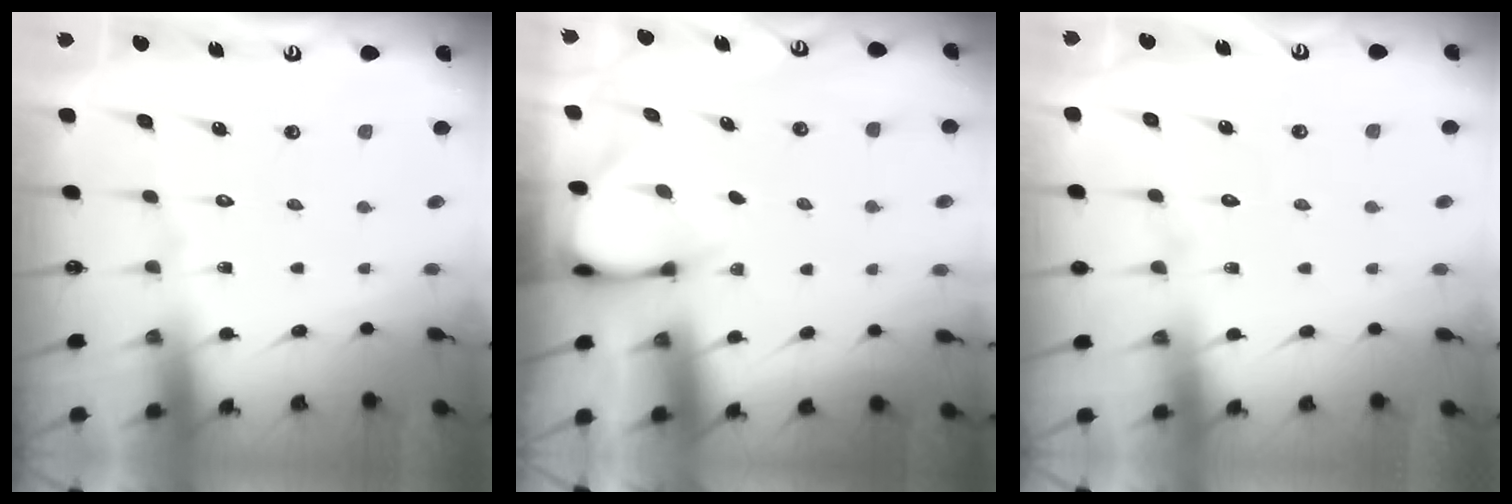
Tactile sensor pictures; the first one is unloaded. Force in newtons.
{"total": 3.0, "press": 3.0, "slide": 0.3}
{"total": 3.0, "press": 3.0, "slide": 0.3}